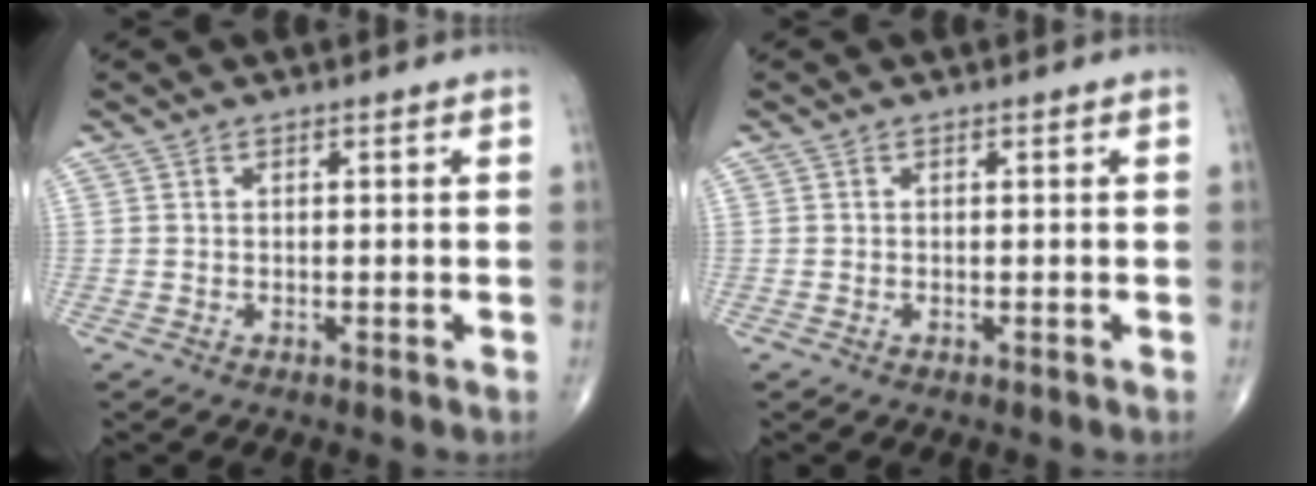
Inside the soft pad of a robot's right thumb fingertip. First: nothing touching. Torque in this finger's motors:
{"motor_torque": [0.25, 0.05, -0.05, -0.12, 0.01]}